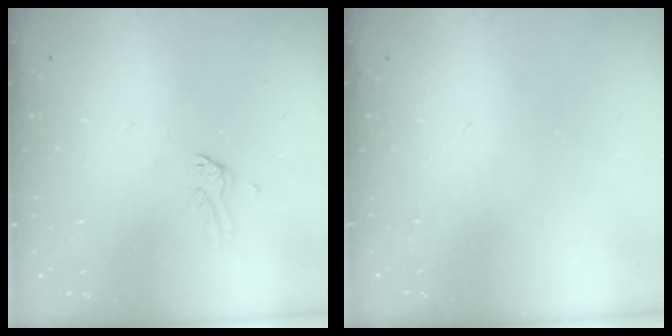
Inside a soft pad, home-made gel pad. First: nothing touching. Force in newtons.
{"total": 0.0}